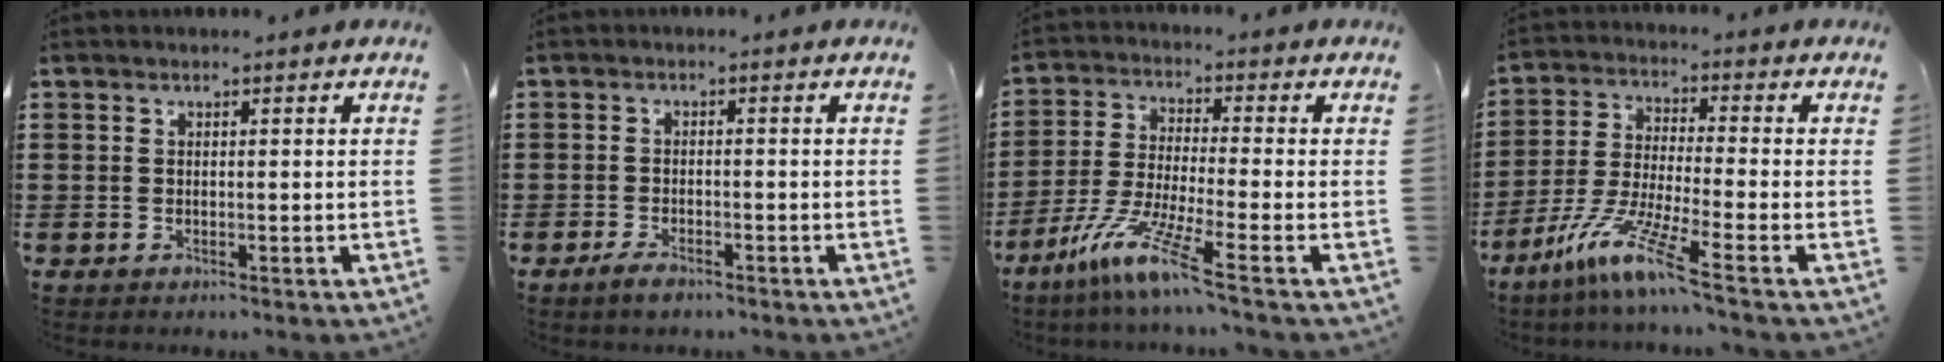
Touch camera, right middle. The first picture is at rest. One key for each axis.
{"total": 2.0, "fx": -1.4, "fy": 0.6, "fz": 1.2, "tx": -0.031, "ty": -0.004, "tz": -0.028}
{"total": 8.7, "fx": -6.0, "fy": -0.2, "fz": 6.3, "tx": -0.144, "ty": -0.021, "tz": -0.122}
{"total": 9.1, "fx": -6.2, "fy": -0.1, "fz": 6.6, "tx": -0.148, "ty": -0.021, "tz": -0.125}